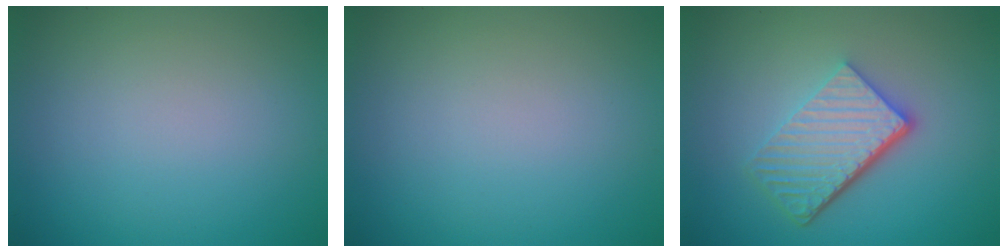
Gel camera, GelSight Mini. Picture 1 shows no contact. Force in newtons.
{"total": 0.0}
{"total": 5.7, "press": 4.0, "slide": 4.1}